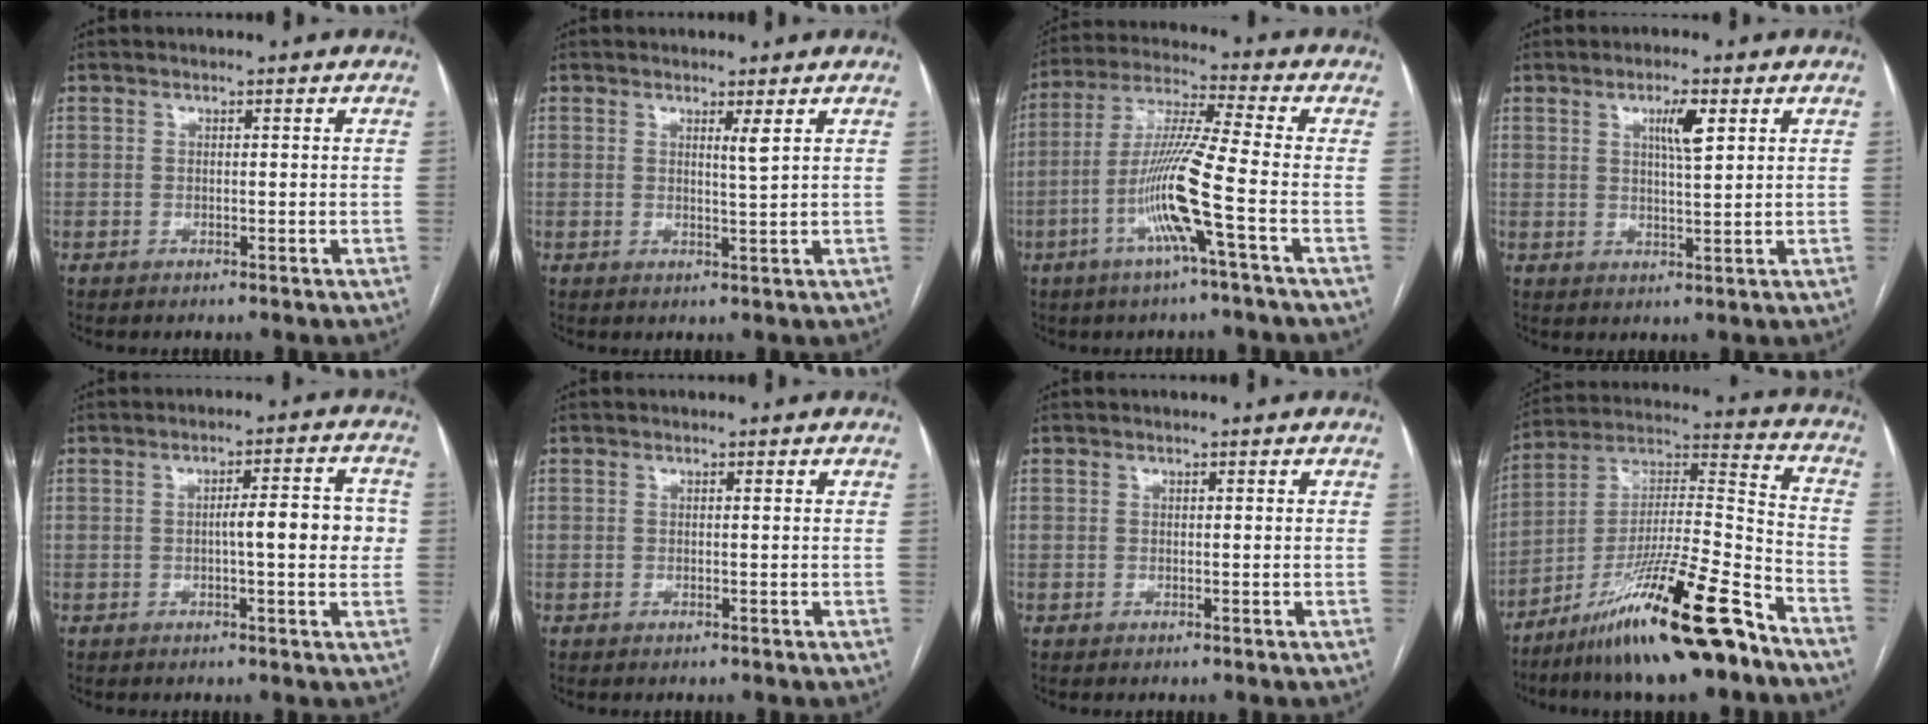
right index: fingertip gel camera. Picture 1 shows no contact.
{"total": 1.7, "force": [1.0, -0.4, 1.3], "torque": [-0.026, -0.010, 0.021]}
{"total": 11.7, "force": [-4.1, -1.3, 10.9], "torque": [-0.222, -0.002, -0.082]}
{"total": 4.4, "force": [1.9, 0.5, 3.9], "torque": [-0.068, 0.000, 0.033]}
{"total": 7.0, "force": [-0.2, 1.3, 6.8], "torque": [-0.093, 0.018, -0.002]}
{"total": 0.0}
{"total": 0.0}
{"total": 21.3, "force": [-14.4, 1.2, 15.6], "torque": [-0.274, -0.018, -0.247]}